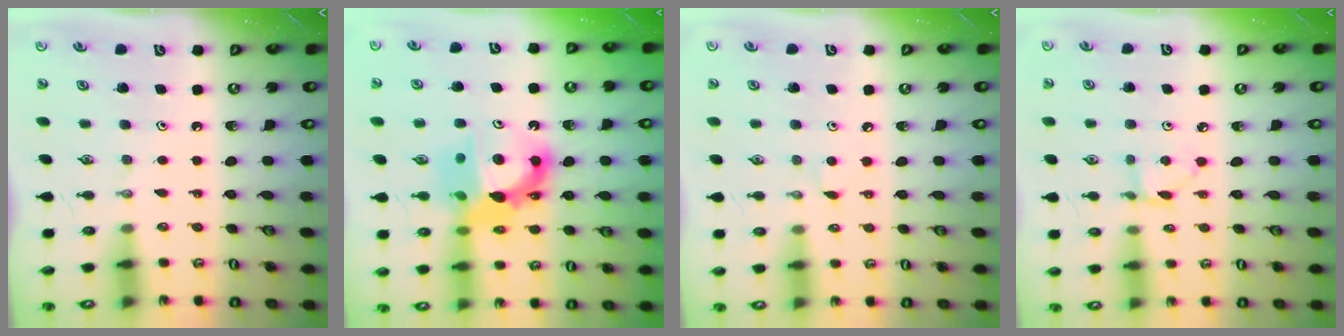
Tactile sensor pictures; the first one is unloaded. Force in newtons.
{"total": 13.3, "press": 13.1, "slide": 2.8}
{"total": 2.7, "press": 2.7, "slide": 0.4}
{"total": 2.8, "press": 2.8, "slide": 0.1}